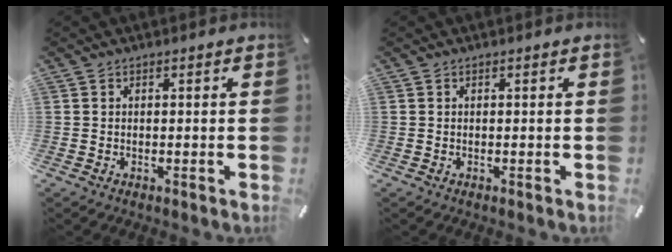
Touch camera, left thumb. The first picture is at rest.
{"total": 0.0}